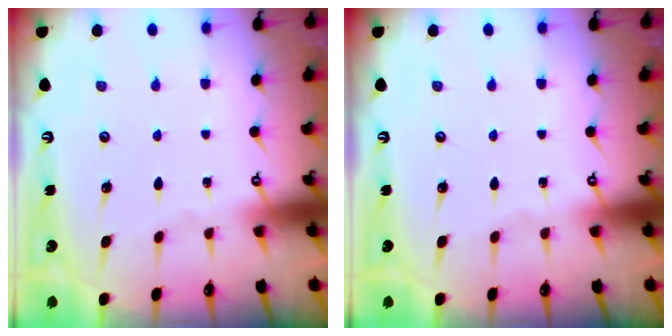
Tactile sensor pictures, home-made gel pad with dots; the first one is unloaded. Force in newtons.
{"total": 0.0}